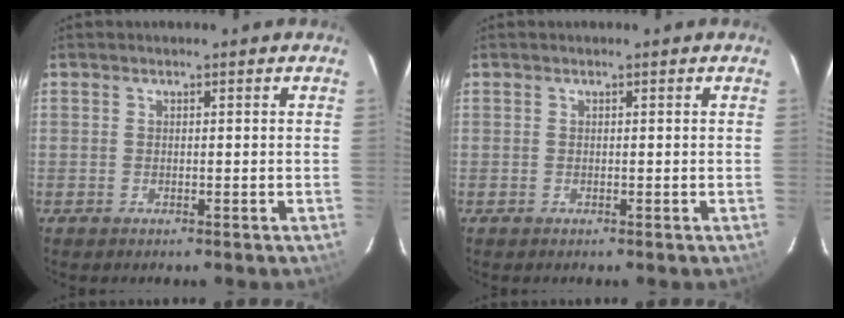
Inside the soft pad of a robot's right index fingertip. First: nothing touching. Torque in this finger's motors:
{"motor_torque": [0.26, 0.16, -0.02, 0.01]}